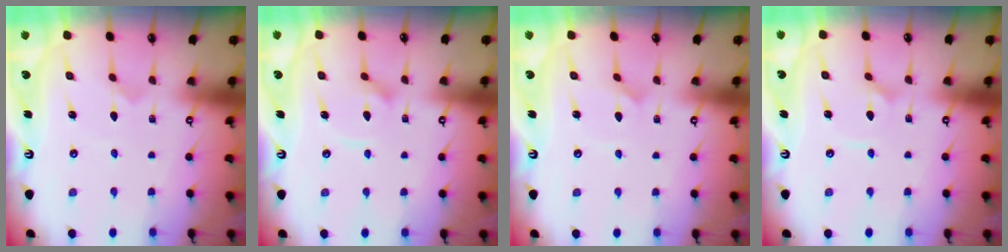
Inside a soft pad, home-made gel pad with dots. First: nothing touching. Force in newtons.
{"total": 6.5, "press": 6.5, "slide": 0.6}
{"total": 2.2, "press": 2.2, "slide": 0.2}
{"total": 2.5, "press": 2.5, "slide": 0.3}